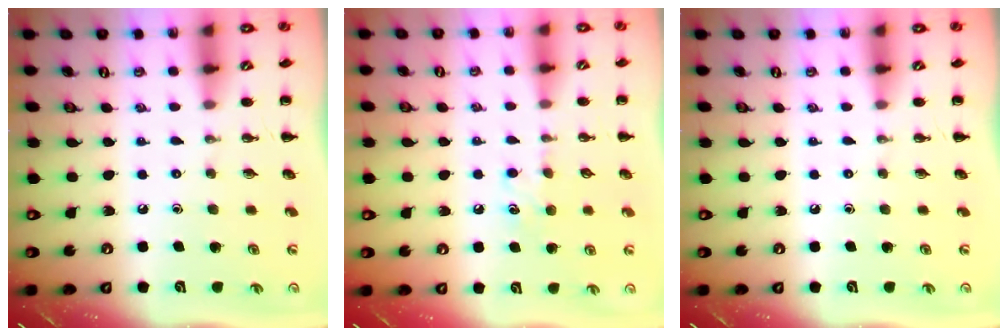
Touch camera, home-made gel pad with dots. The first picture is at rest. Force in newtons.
{"total": 6.9, "press": 6.6, "slide": 2.0}
{"total": 0.0}